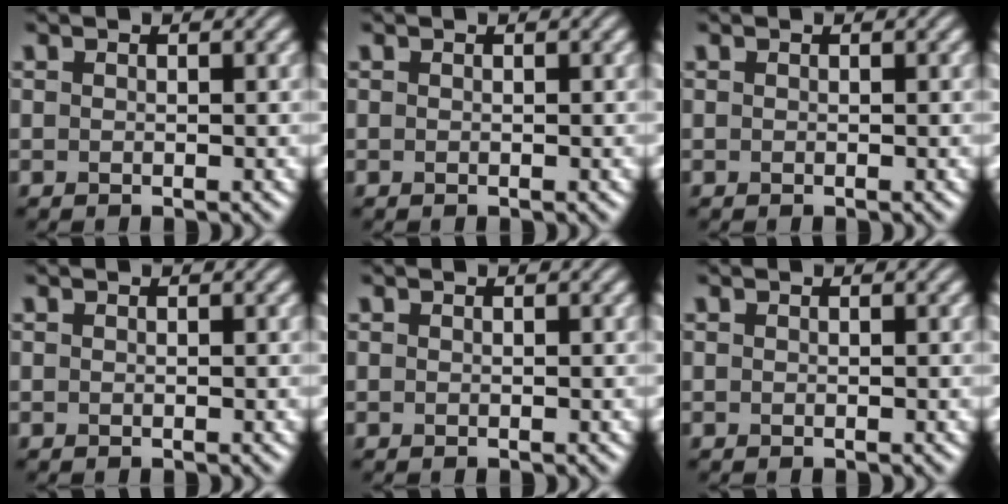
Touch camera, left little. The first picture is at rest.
{"total": 0.0}
{"total": 0.0}
{"total": 0.0}
{"total": 0.0}
{"total": 0.0}